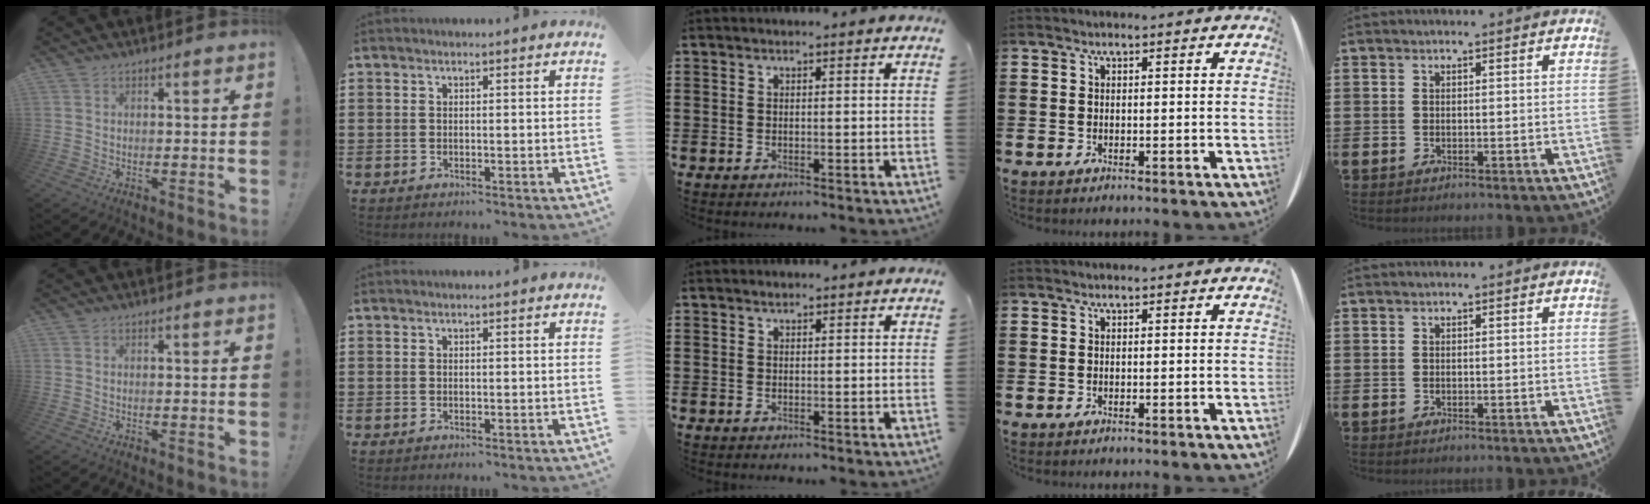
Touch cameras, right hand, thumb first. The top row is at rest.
{"middle": {"total": 0.5, "force": [0.4, 0.3, -0.1], "torque": [-0.002, -0.002, 0.009]}}